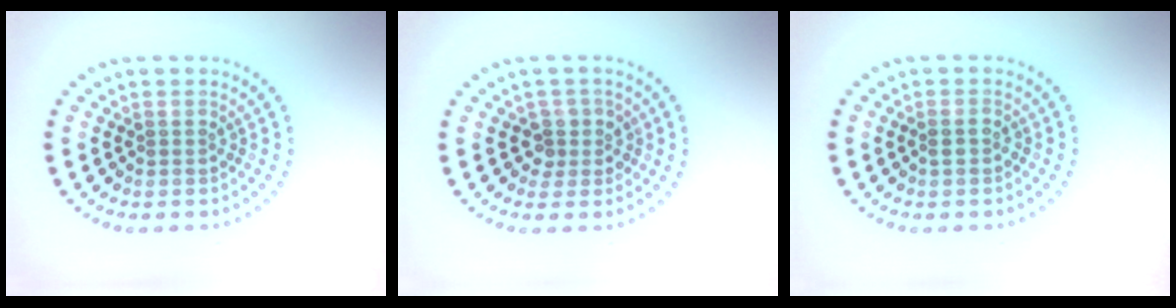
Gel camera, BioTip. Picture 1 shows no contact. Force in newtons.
{"total": 2.2, "press": 1.7, "slide": 1.3}
{"total": 0.8, "press": 0.8, "slide": 0.3}